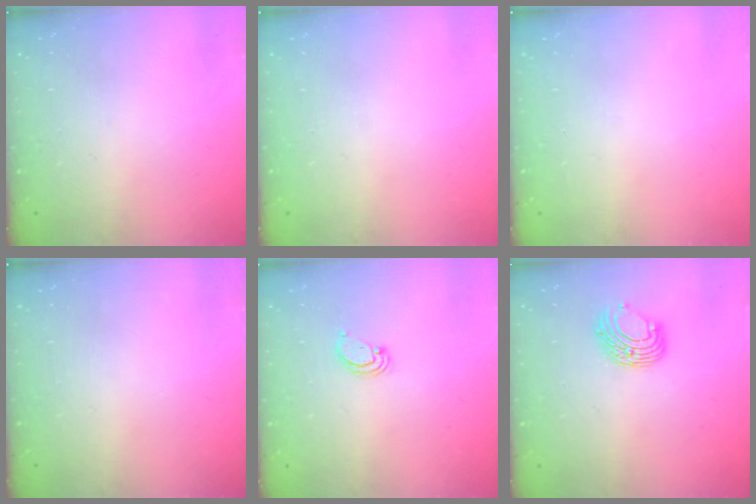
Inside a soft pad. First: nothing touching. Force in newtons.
{"total": 0.0}
{"total": 0.0}
{"total": 0.0}
{"total": 2.4, "press": 2.4, "slide": 0.2}
{"total": 8.2, "press": 8.2, "slide": 0.8}